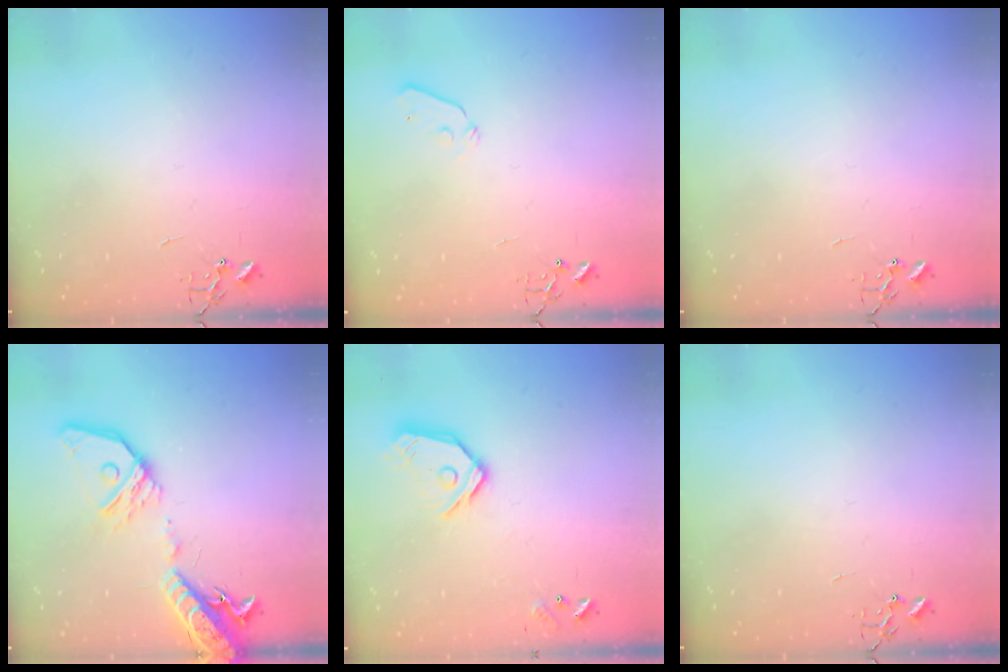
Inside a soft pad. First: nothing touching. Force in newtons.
{"total": 4.0, "press": 4.0, "slide": 0.5}
{"total": 0.0}
{"total": 19.6, "press": 19.2, "slide": 4.0}
{"total": 12.1, "press": 12.0, "slide": 1.5}
{"total": 0.0}